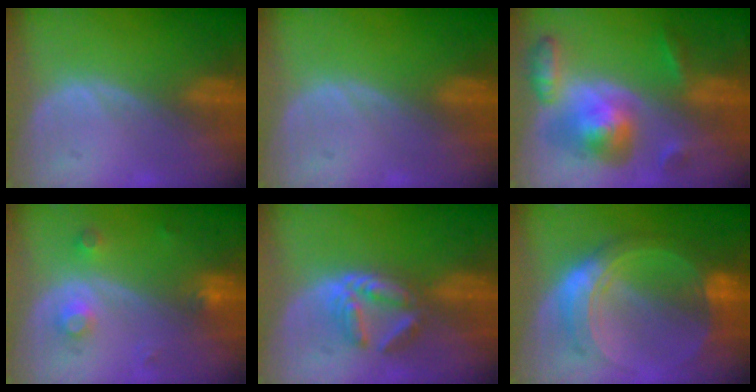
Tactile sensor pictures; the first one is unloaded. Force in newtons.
{"total": 0.0}
{"total": 8.2, "press": 8.2, "slide": 0.5}
{"total": 3.2, "press": 3.0, "slide": 1.1}
{"total": 6.0, "press": 5.2, "slide": 3.1}
{"total": 8.7, "press": 8.7, "slide": 0.7}